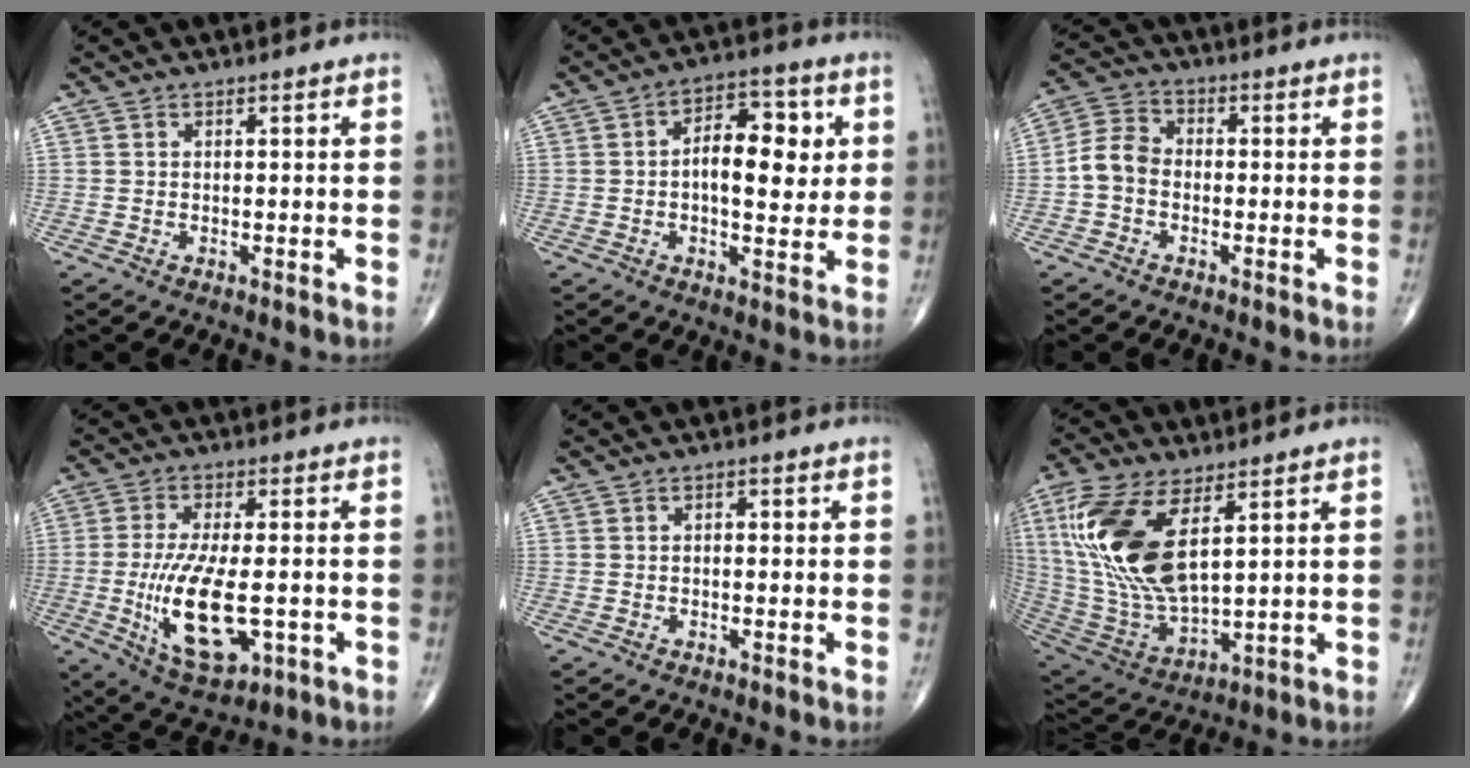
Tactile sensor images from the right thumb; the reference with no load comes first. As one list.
[{"total": 11.2, "force": [1.3, 6.0, 9.3], "torque": [-0.112, 0.009, 0.014]}, {"total": 5.9, "force": [-1.4, 4.5, 3.5], "torque": [-0.059, 0.020, -0.040]}, {"total": 14.9, "force": [-2.7, 6.3, 13.2], "torque": [-0.245, -0.014, -0.034]}, {"total": 1.1, "force": [0.1, 0.6, 0.9], "torque": [-0.015, 0.003, 0.000]}, {"total": 20.3, "force": [6.7, 9.2, 16.8], "torque": [-0.358, -0.030, 0.138]}]